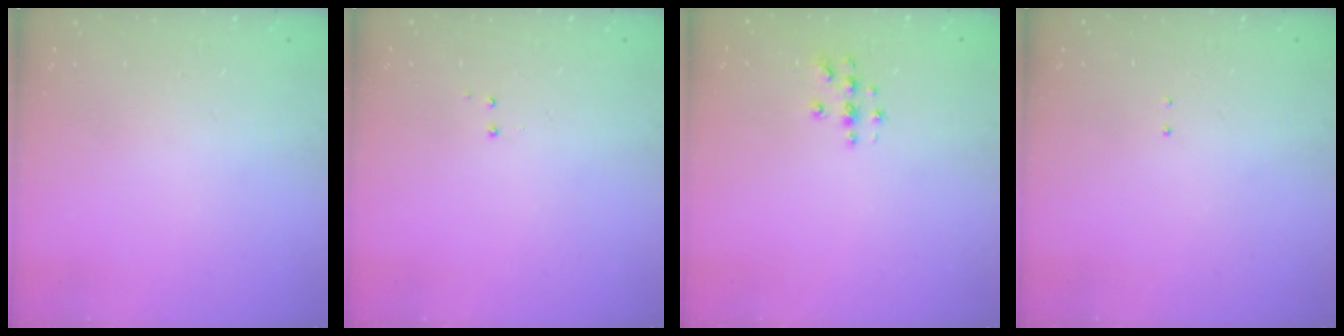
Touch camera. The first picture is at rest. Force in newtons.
{"total": 2.9, "press": 2.8, "slide": 0.6}
{"total": 4.5, "press": 4.5, "slide": 0.5}
{"total": 1.3, "press": 1.2, "slide": 0.6}